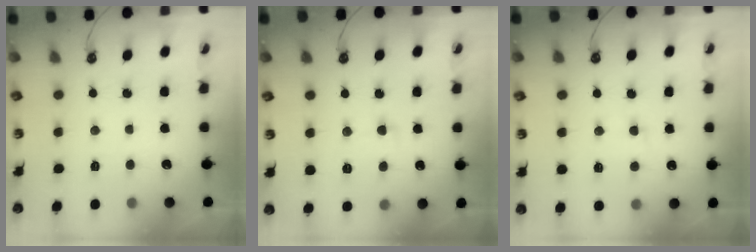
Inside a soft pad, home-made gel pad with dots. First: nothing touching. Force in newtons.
{"total": 1.2, "press": 1.2, "slide": 0.2}
{"total": 1.5, "press": 0.9, "slide": 1.2}